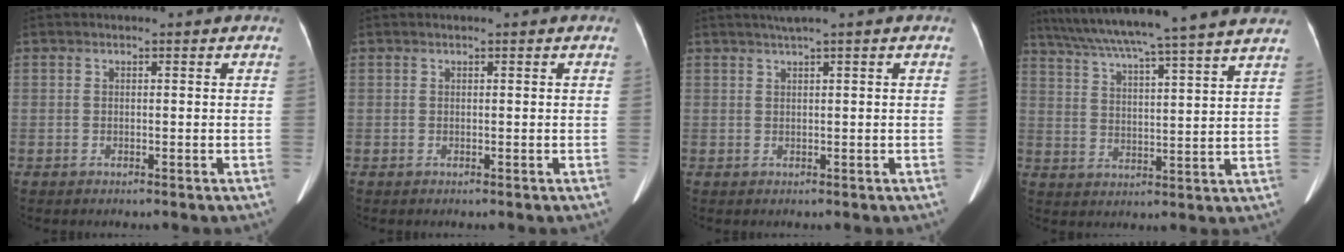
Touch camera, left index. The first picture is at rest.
{"total": 0.0}
{"total": 1.9, "force": [1.3, -0.5, 1.4], "torque": [-0.030, 0.007, 0.029]}
{"total": 22.2, "force": [19.3, -1.5, 10.7], "torque": [-0.186, -0.004, 0.266]}